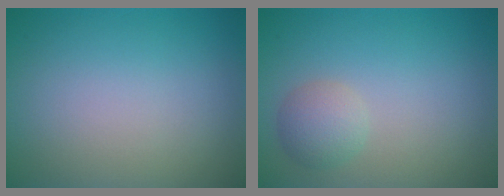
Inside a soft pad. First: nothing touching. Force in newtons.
{"total": 2.1, "press": 2.1, "slide": 0.1}